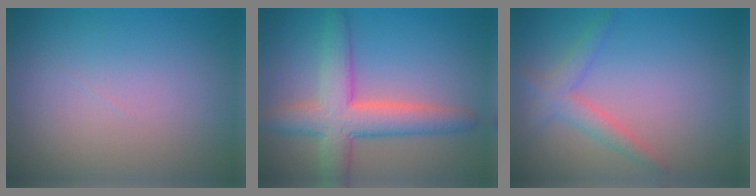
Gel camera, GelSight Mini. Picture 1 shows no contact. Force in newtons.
{"total": 6.1, "press": 6.1, "slide": 0.3}
{"total": 2.4, "press": 2.4, "slide": 0.2}